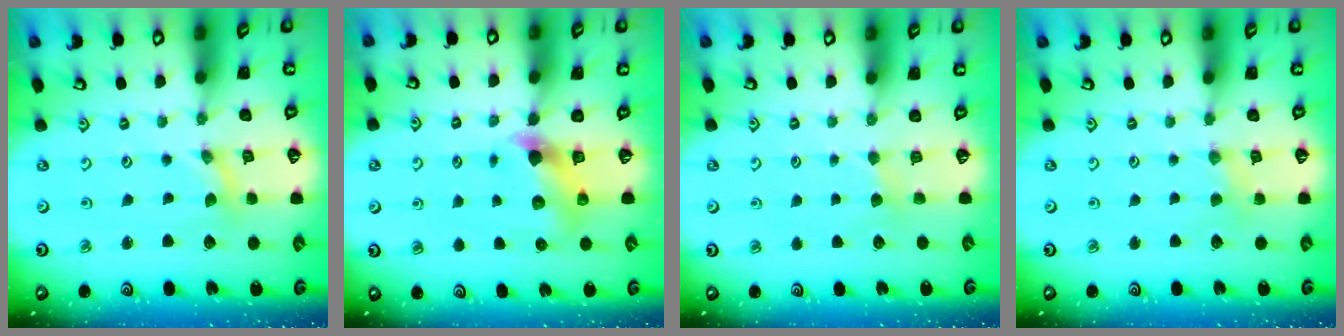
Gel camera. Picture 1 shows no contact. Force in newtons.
{"total": 5.4, "press": 5.4, "slide": 0.3}
{"total": 2.9, "press": 2.9, "slide": 0.3}
{"total": 2.9, "press": 2.9, "slide": 0.4}